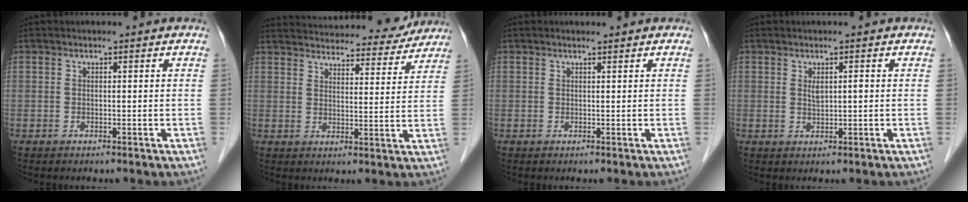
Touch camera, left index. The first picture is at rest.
{"total": 21.4, "force": [20.3, 4.4, 5.4], "torque": [-0.084, -0.002, 0.258]}
{"total": 0.6, "force": [0.6, -0.1, 0.1], "torque": [-0.009, 0.000, 0.011]}
{"total": 1.8, "force": [0.4, 0.5, 1.7], "torque": [-0.032, 0.003, 0.010]}